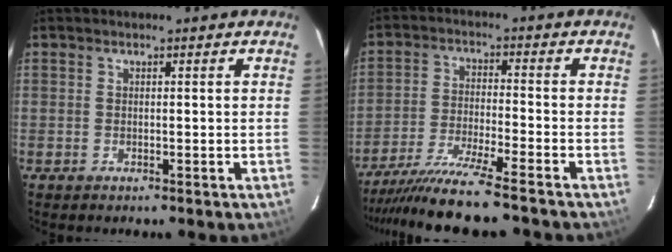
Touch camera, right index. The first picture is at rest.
{"total": 12.7, "force": [-11.3, -1.0, 5.7], "torque": [-0.129, -0.019, -0.200]}